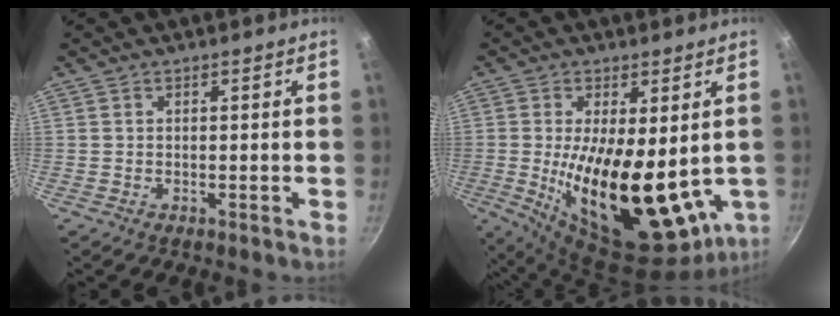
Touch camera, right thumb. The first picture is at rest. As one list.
[{"total": 23.2, "force": [-1.0, 10.0, 20.9], "torque": [-0.329, -0.033, 0.005]}]